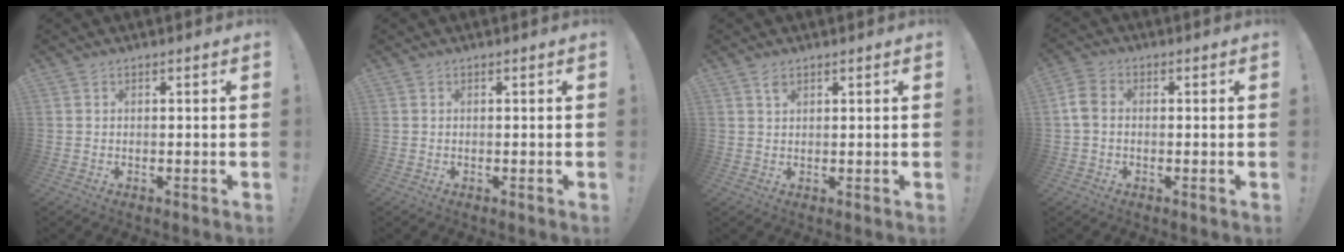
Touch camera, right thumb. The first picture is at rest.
{"total": 0.0}
{"total": 1.5, "force": [1.1, 0.8, 0.7], "torque": [-0.007, -0.005, 0.020]}
{"total": 5.6, "force": [0.1, 4.0, 3.9], "torque": [-0.088, 0.008, 0.004]}